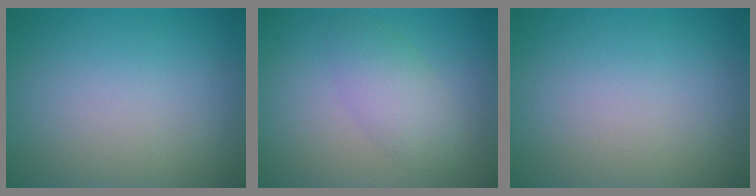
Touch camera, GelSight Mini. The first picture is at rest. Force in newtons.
{"total": 2.9, "press": 2.9, "slide": 0.1}
{"total": 0.0}